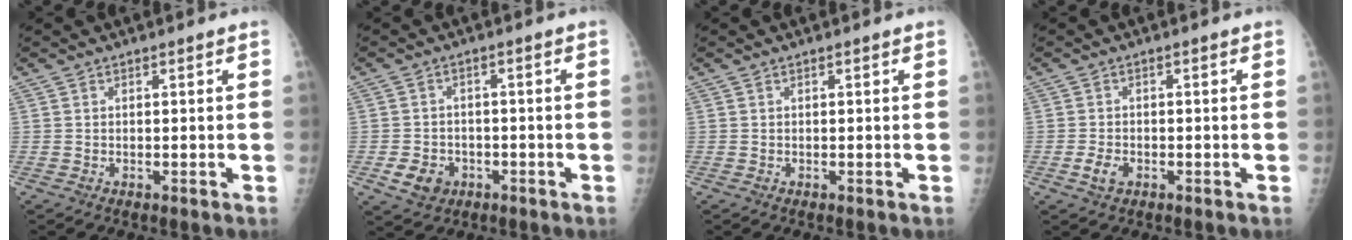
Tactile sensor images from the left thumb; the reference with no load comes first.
{"total": 5.2, "force": [-2.2, 4.2, 2.2], "torque": [-0.025, 0.011, -0.028]}
{"total": 0.0}
{"total": 2.8, "force": [-1.2, 1.8, 1.8], "torque": [-0.035, 0.002, -0.021]}